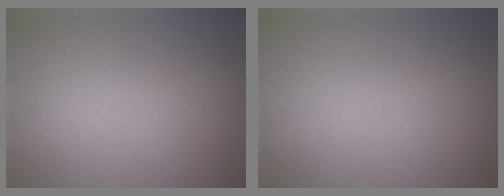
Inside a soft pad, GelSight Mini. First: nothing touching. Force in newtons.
{"total": 0.0}